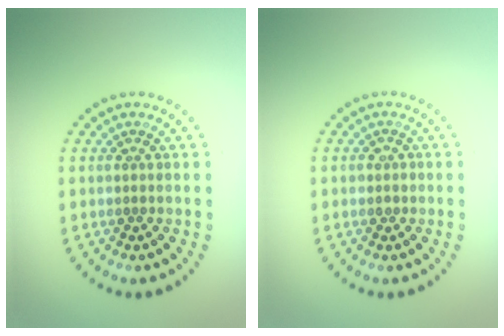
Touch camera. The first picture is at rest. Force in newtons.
{"total": 0.9, "press": 0.8, "slide": 0.5}